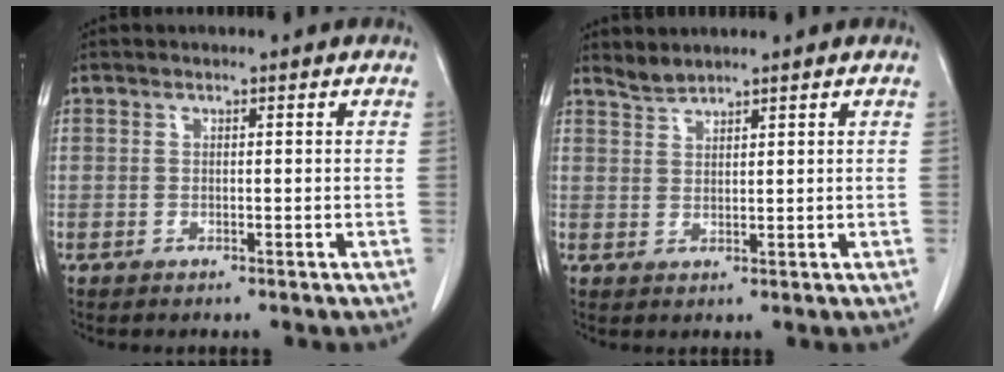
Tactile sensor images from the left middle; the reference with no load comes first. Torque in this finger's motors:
{"motor_torque": [0.00, -0.06, -0.02, -0.01]}